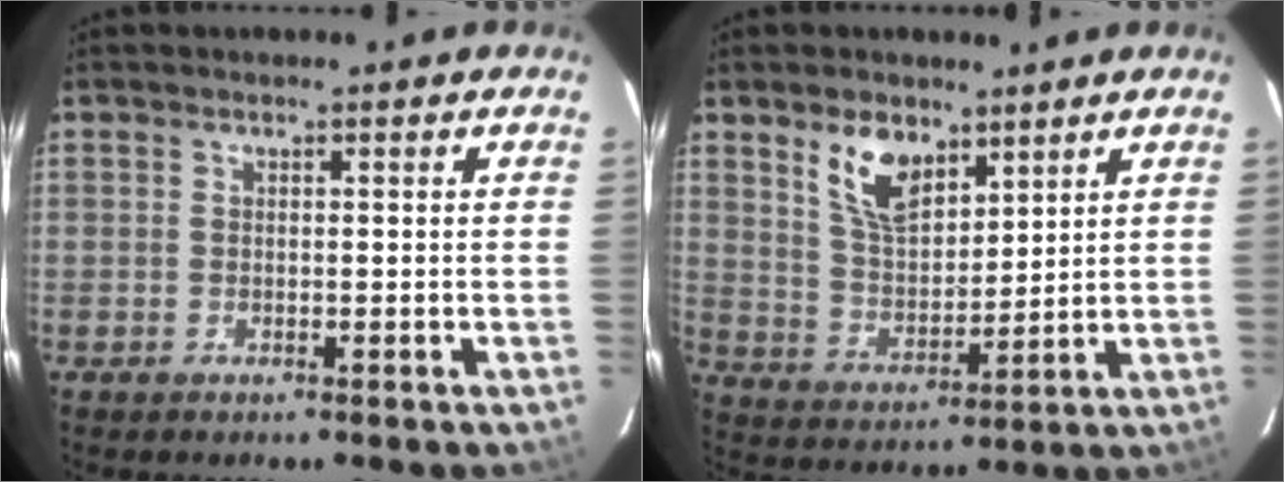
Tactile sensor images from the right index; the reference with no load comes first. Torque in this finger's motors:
{"motor_torque": [0.97, 0.76, 0.50, 0.09]}